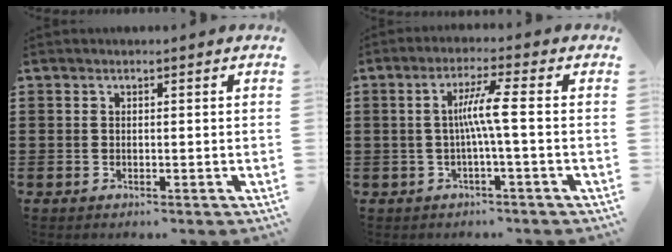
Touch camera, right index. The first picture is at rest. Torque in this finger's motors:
{"motor_torque": [1.03, -0.31, 0.49, 0.16]}